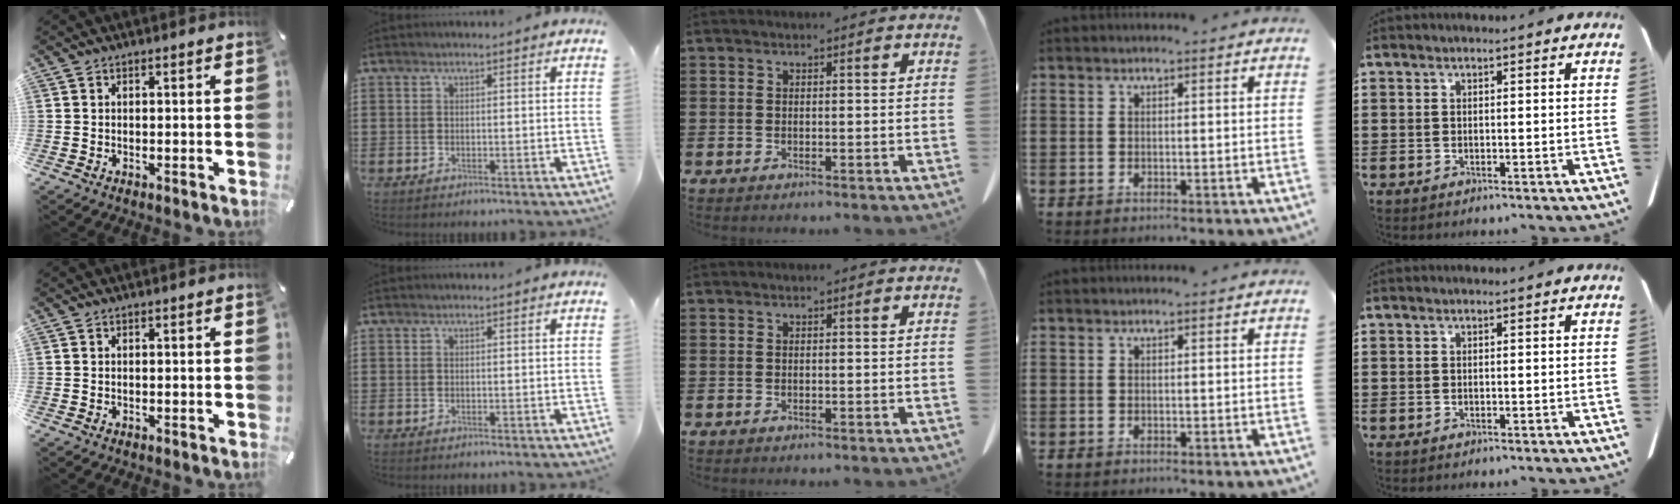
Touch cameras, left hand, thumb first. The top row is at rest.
{}